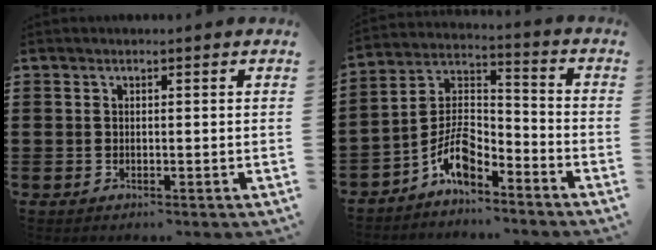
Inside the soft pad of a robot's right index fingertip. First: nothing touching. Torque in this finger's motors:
{"motor_torque": [2.14, 0.00, 0.82, 0.15]}